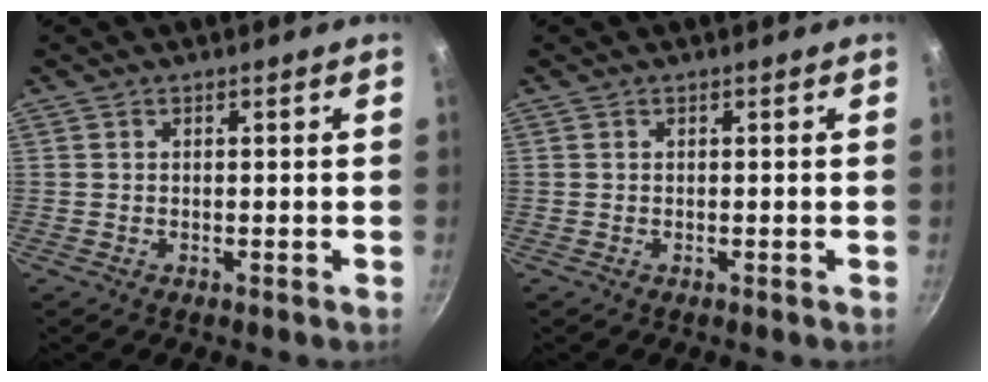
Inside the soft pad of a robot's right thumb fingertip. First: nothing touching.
{"total": 0.0}